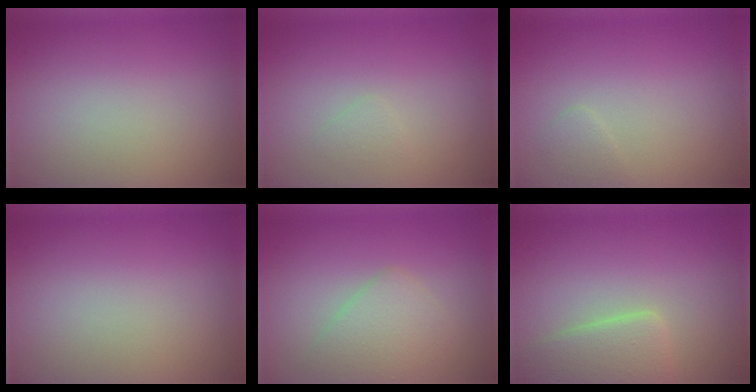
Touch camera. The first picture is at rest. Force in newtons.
{"total": 0.7, "press": 0.7, "slide": 0.1}
{"total": 0.8, "press": 0.8, "slide": 0.0}
{"total": 0.0}
{"total": 2.8, "press": 2.8, "slide": 0.1}
{"total": 3.2, "press": 3.2, "slide": 0.1}